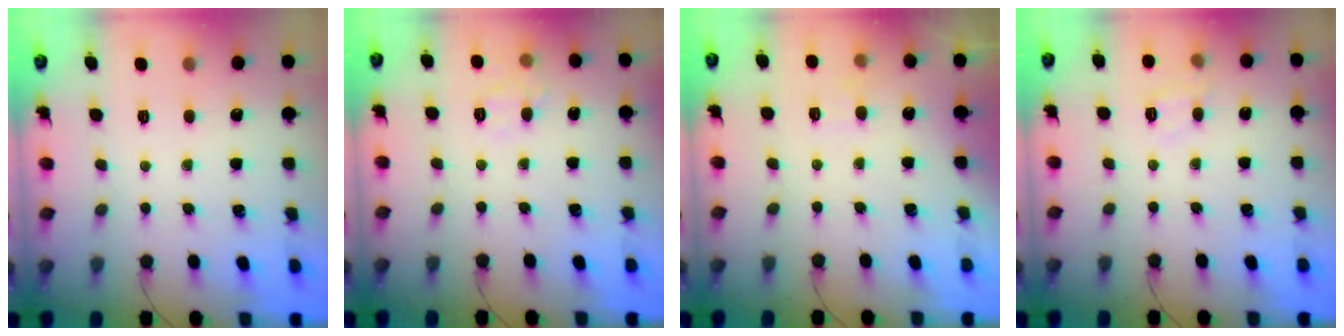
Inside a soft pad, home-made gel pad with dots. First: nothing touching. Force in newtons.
{"total": 6.6, "press": 6.5, "slide": 1.2}
{"total": 2.6, "press": 2.2, "slide": 1.4}
{"total": 7.7, "press": 7.6, "slide": 1.2}